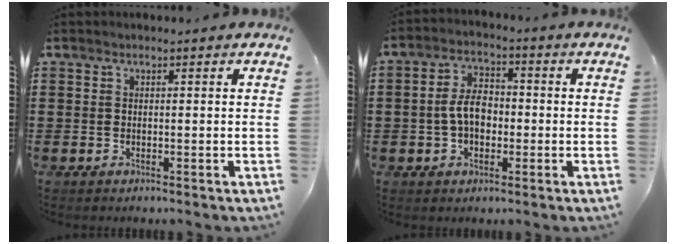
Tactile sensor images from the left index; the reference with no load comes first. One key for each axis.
{"total": 6.0, "fx": -0.6, "fy": 3.7, "fz": 4.8, "tx": -0.102, "ty": 0.007, "tz": -0.016}